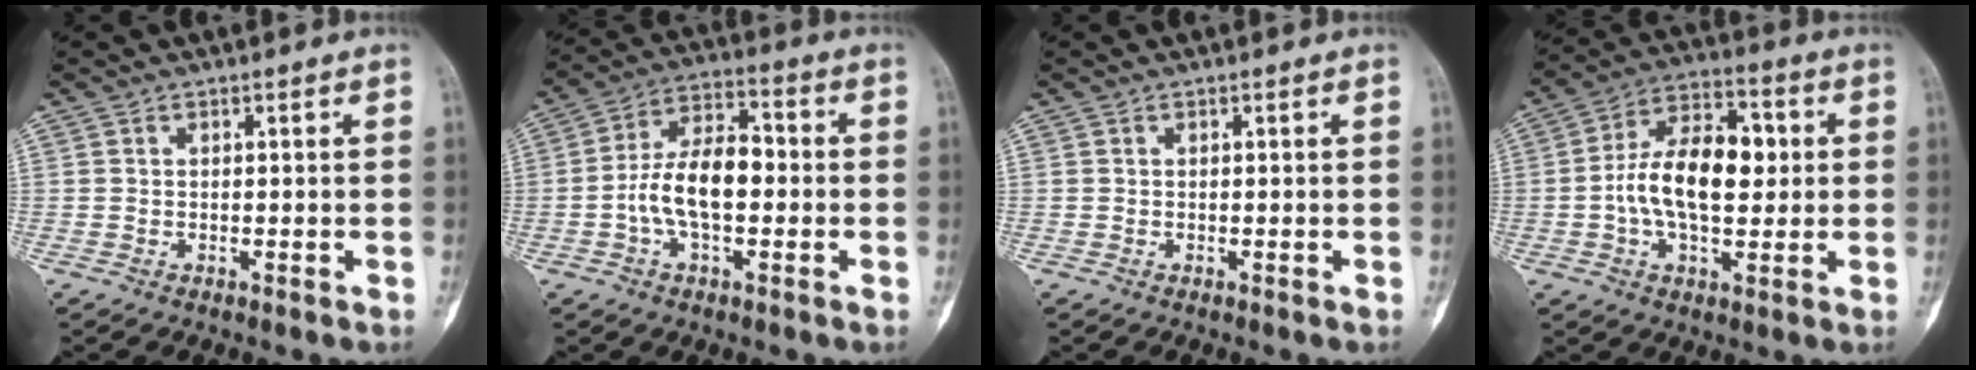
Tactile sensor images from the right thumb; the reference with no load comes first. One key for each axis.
{"total": 11.8, "fx": -1.5, "fy": 6.2, "fz": 10.0, "tx": -0.176, "ty": 0.035, "tz": -0.035}
{"total": 0.0}
{"total": 14.9, "fx": 0.3, "fy": 8.4, "fz": 12.3, "tx": -0.194, "ty": 0.024, "tz": -0.003}